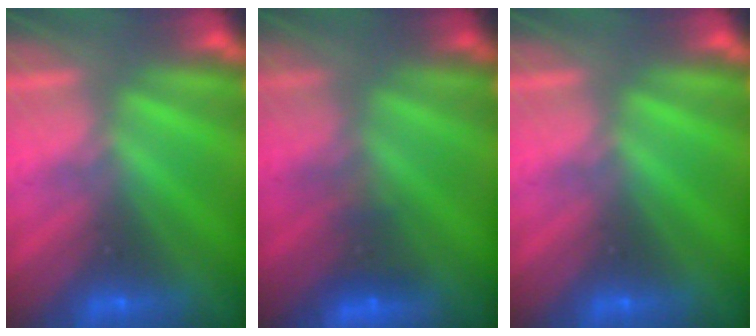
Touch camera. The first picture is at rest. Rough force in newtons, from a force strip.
{"total": 4.4}
{"total": 0.0}